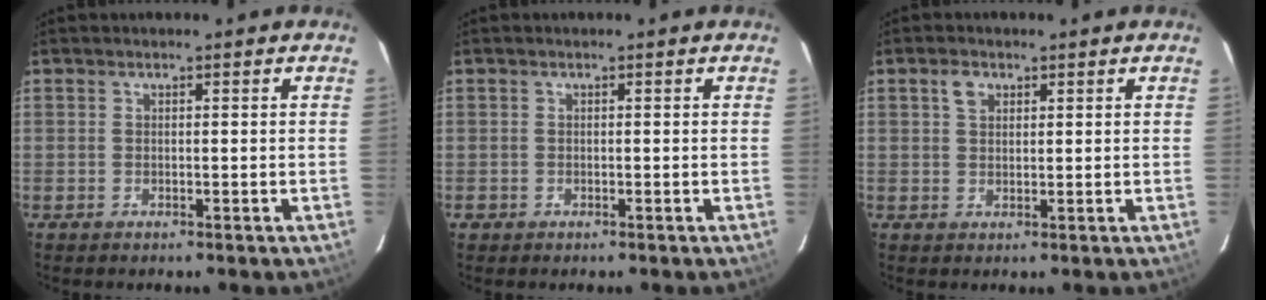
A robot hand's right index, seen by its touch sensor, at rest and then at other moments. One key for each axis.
{"total": 1.2, "fx": -0.5, "fy": 1.1, "fz": 0.1, "tx": -0.002, "ty": 0.003, "tz": -0.005}
{"total": 2.6, "fx": 1.2, "fy": 1.8, "fz": 1.4, "tx": -0.025, "ty": 0.009, "tz": 0.021}